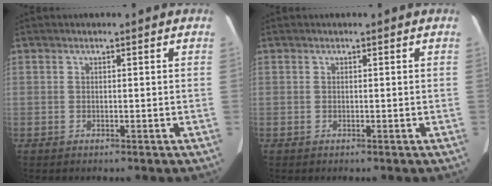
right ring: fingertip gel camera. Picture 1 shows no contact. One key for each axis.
{"total": 0.0}